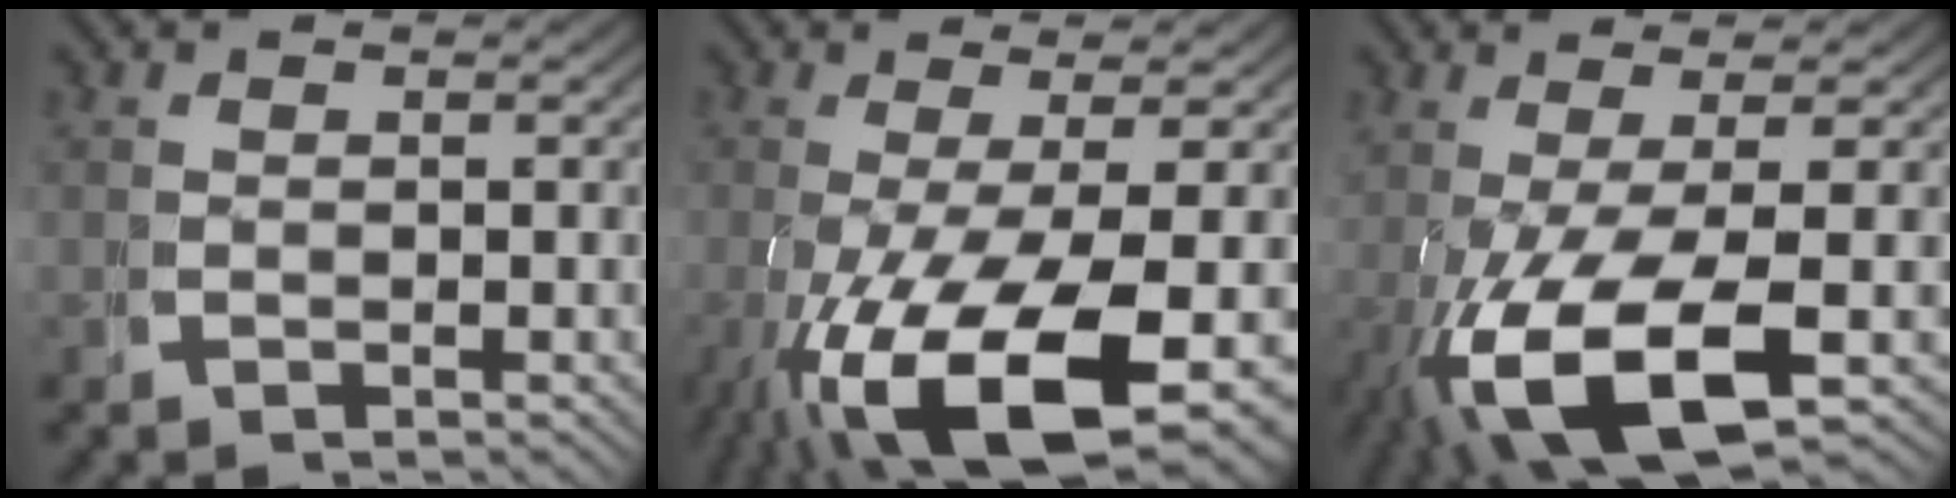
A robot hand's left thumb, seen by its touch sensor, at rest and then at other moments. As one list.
[{"total": 12.8, "force": [-3.4, 5.7, 11.0], "torque": [-0.231, -0.057, -0.011]}, {"total": 10.2, "force": [-2.0, 4.0, 9.2], "torque": [-0.206, -0.035, 0.002]}]